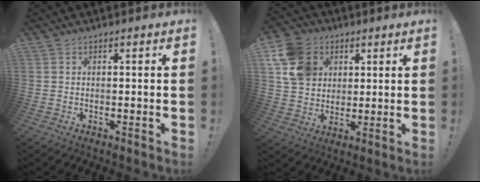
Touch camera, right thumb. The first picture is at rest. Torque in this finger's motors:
{"motor_torque": [0.59, 2.07, 0.81, 0.29, 0.13]}